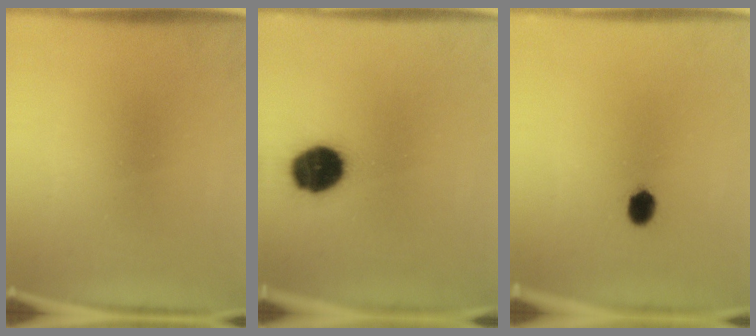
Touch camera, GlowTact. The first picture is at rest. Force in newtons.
{"total": 11.5}
{"total": 3.5}